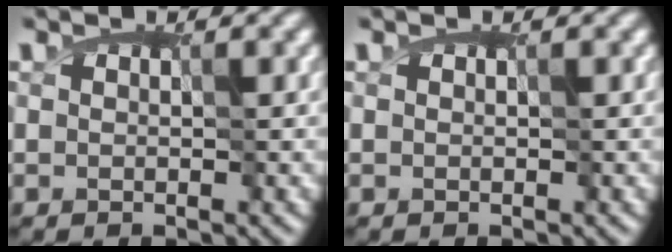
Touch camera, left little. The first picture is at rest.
{"total": 0.0}